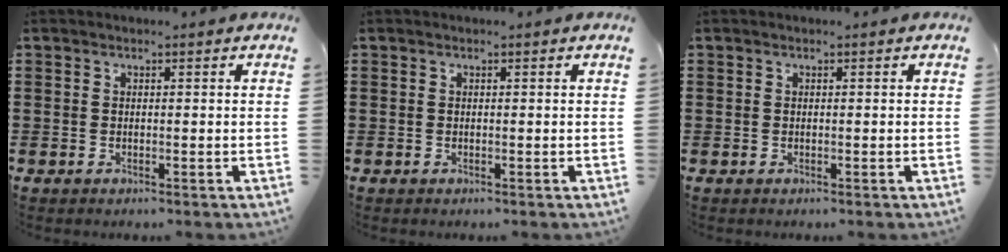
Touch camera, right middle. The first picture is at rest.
{"total": 0.0}
{"total": 0.0}